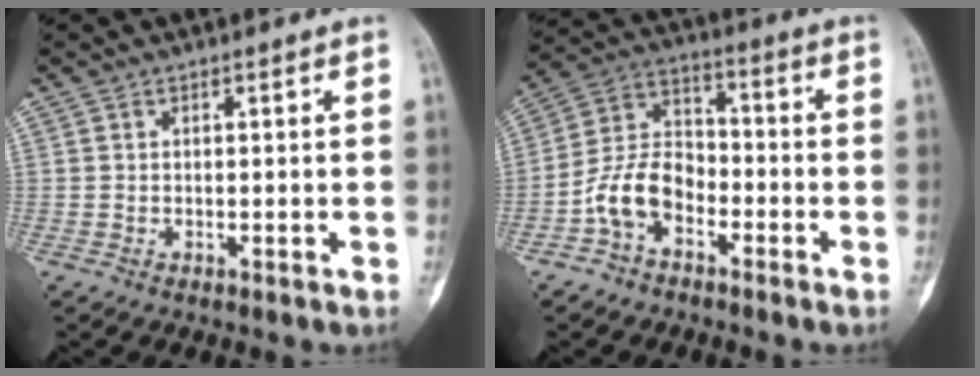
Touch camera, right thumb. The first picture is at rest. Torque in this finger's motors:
{"motor_torque": [1.03, 1.03, 0.97, -0.98, 0.06]}